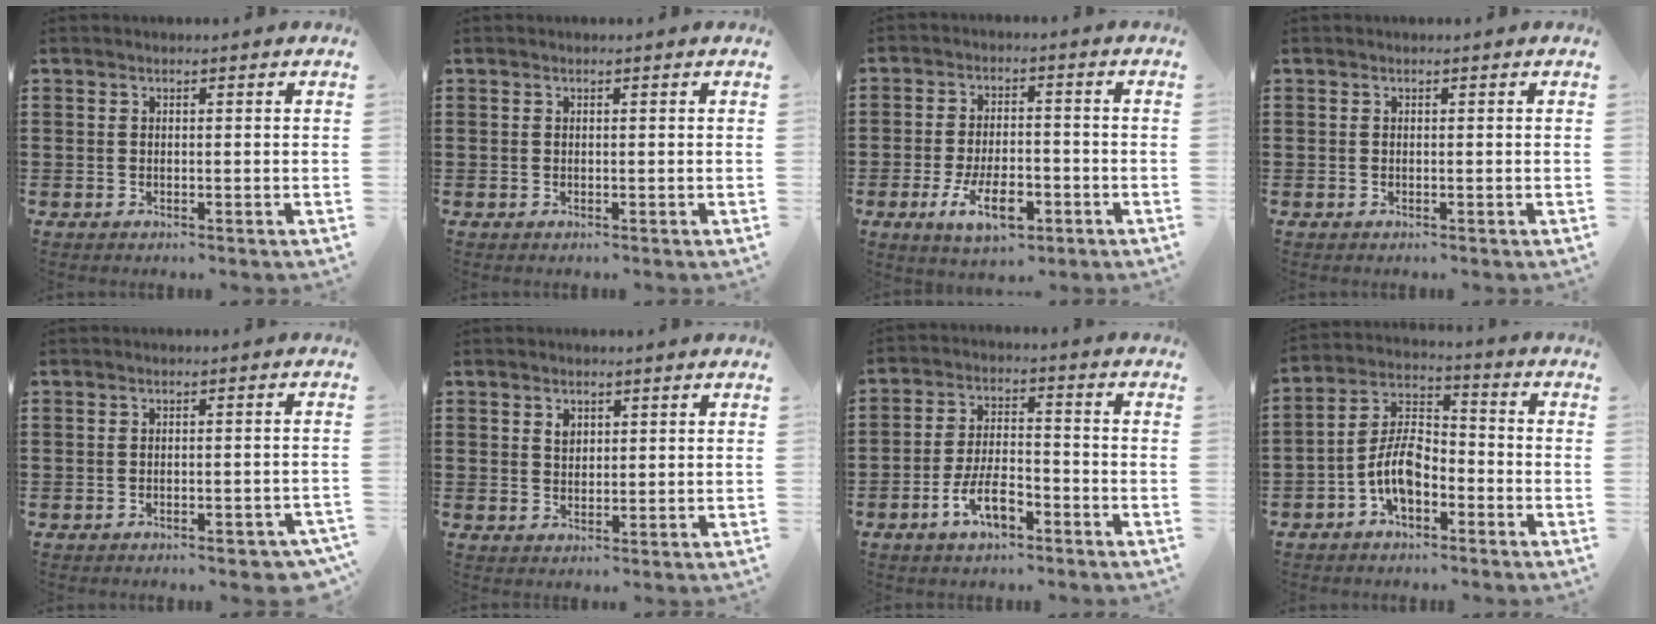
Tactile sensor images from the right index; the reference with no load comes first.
{"total": 0.0}
{"total": 8.4, "force": [-3.9, 3.7, 6.5], "torque": [-0.120, -0.005, -0.069]}
{"total": 0.0}
{"total": 2.4, "force": [-2.0, 0.4, 1.2], "torque": [-0.022, 0.001, -0.038]}
{"total": 1.8, "force": [0.9, 1.2, 0.9], "torque": [-0.022, 0.005, 0.017]}
{"total": 7.3, "force": [-3.8, 3.0, 5.4], "torque": [-0.115, 0.001, -0.073]}
{"total": 7.6, "force": [-3.6, 3.9, 5.5], "torque": [-0.134, 0.005, -0.077]}